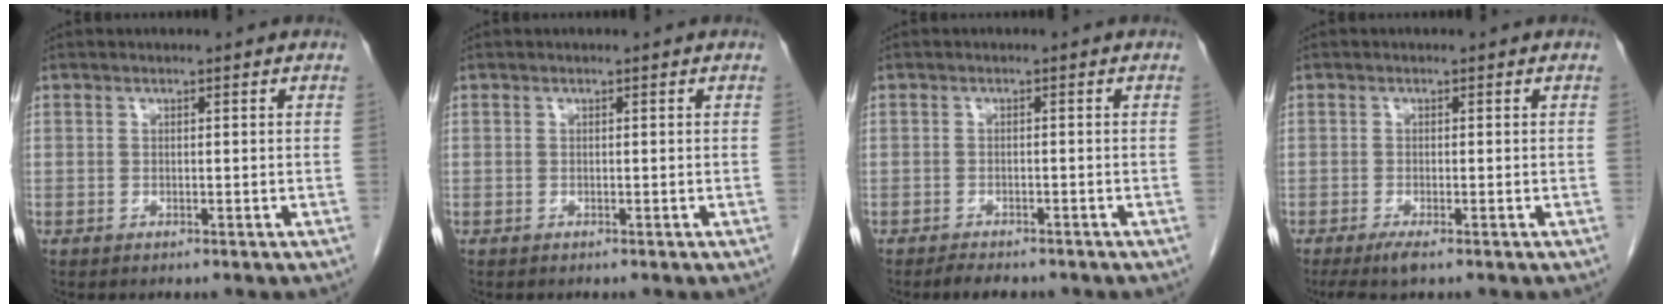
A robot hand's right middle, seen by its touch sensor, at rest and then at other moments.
{"total": 0.0}
{"total": 3.4, "force": [-2.9, 1.1, 1.5], "torque": [-0.025, -0.007, -0.037]}
{"total": 2.5, "force": [-1.7, 0.2, 1.9], "torque": [-0.038, -0.009, -0.032]}